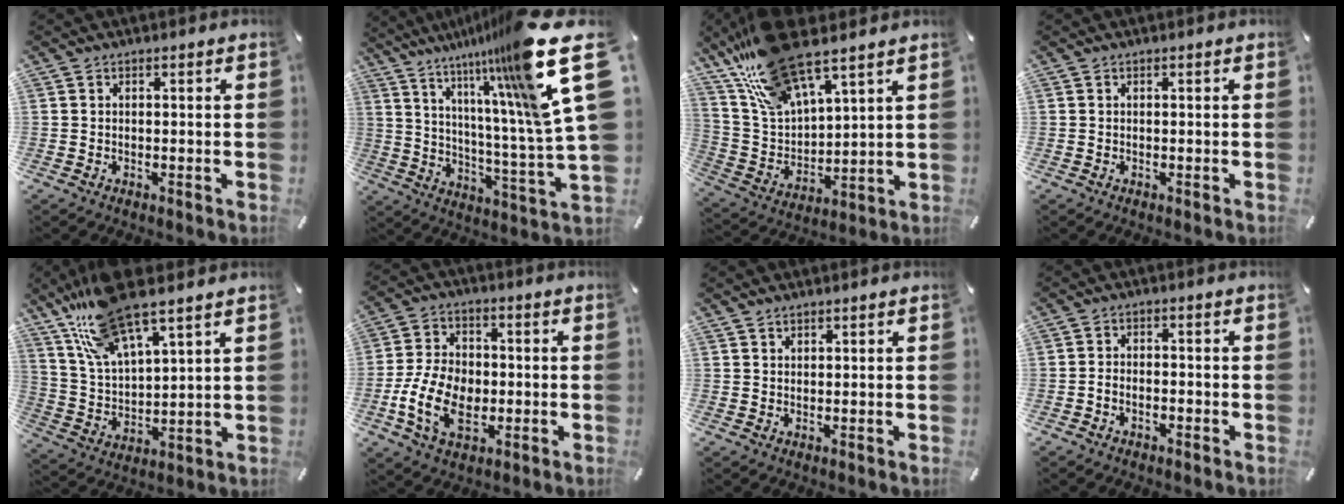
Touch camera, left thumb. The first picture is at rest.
{"total": 25.5, "force": [15.1, 3.0, 20.4], "torque": [-0.270, -0.126, 0.236]}
{"total": 17.9, "force": [13.4, 6.1, 10.1], "torque": [-0.228, -0.074, 0.238]}
{"total": 0.0}
{"total": 14.8, "force": [11.4, 4.0, 8.5], "torque": [-0.203, -0.051, 0.198]}
{"total": 12.4, "force": [-3.3, 8.8, 8.1], "torque": [-0.193, 0.009, -0.059]}
{"total": 0.9, "force": [0.9, 0.2, 0.2], "torque": [-0.003, -0.002, 0.017]}
{"total": 2.3, "force": [-1.7, 1.0, 1.1], "torque": [-0.019, 0.009, -0.032]}